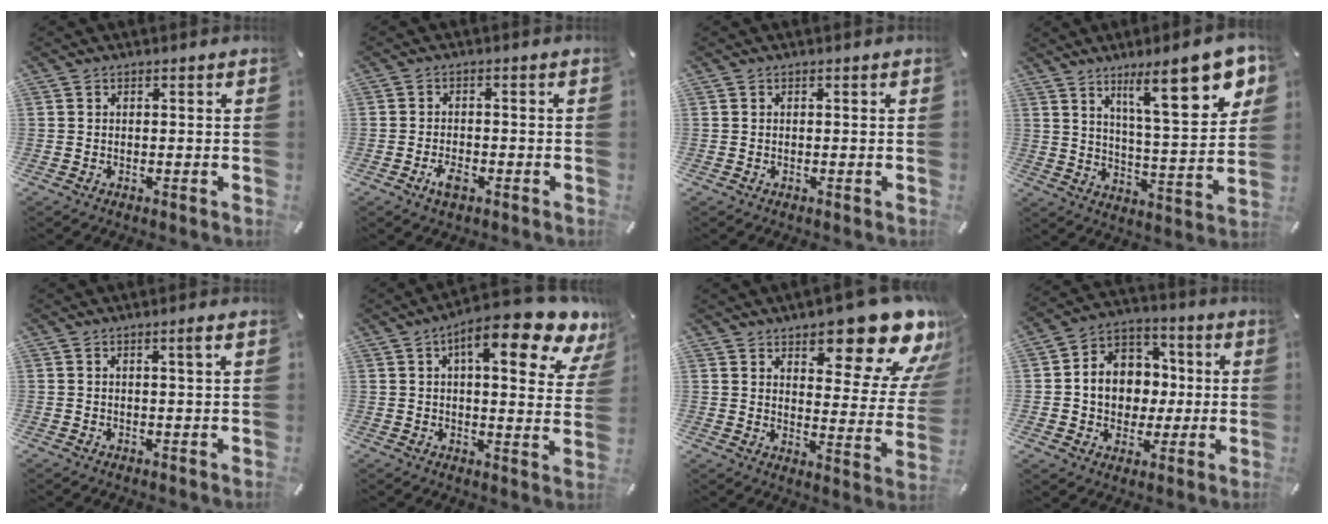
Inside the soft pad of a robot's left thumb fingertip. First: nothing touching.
{"total": 3.4, "force": [-1.8, 1.8, 2.3], "torque": [-0.050, 0.004, -0.035]}
{"total": 0.0}
{"total": 18.4, "force": [10.1, 5.3, 14.4], "torque": [-0.209, -0.049, 0.153]}
{"total": 1.9, "force": [0.8, -0.1, 1.7], "torque": [-0.034, 0.000, 0.012]}
{"total": 14.9, "force": [8.5, 4.3, 11.4], "torque": [-0.163, -0.044, 0.131]}
{"total": 18.2, "force": [12.5, 7.1, 11.1], "torque": [-0.134, -0.100, 0.204]}
{"total": 11.6, "force": [-0.9, 10.4, 5.0], "torque": [-0.097, 0.017, -0.011]}